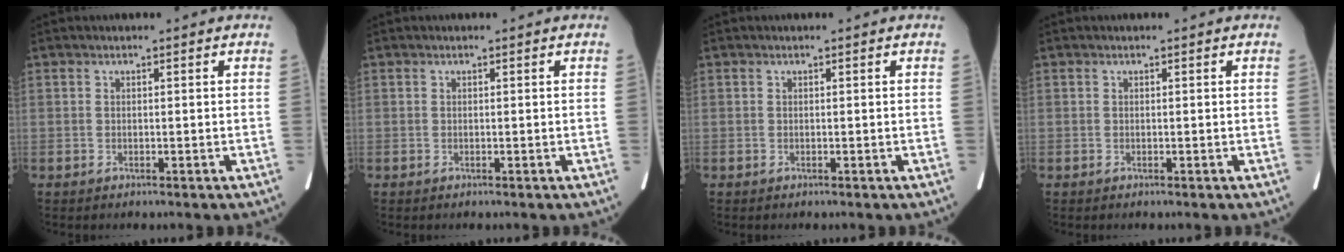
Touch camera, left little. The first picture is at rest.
{"total": 0.0}
{"total": 0.0}
{"total": 0.0}